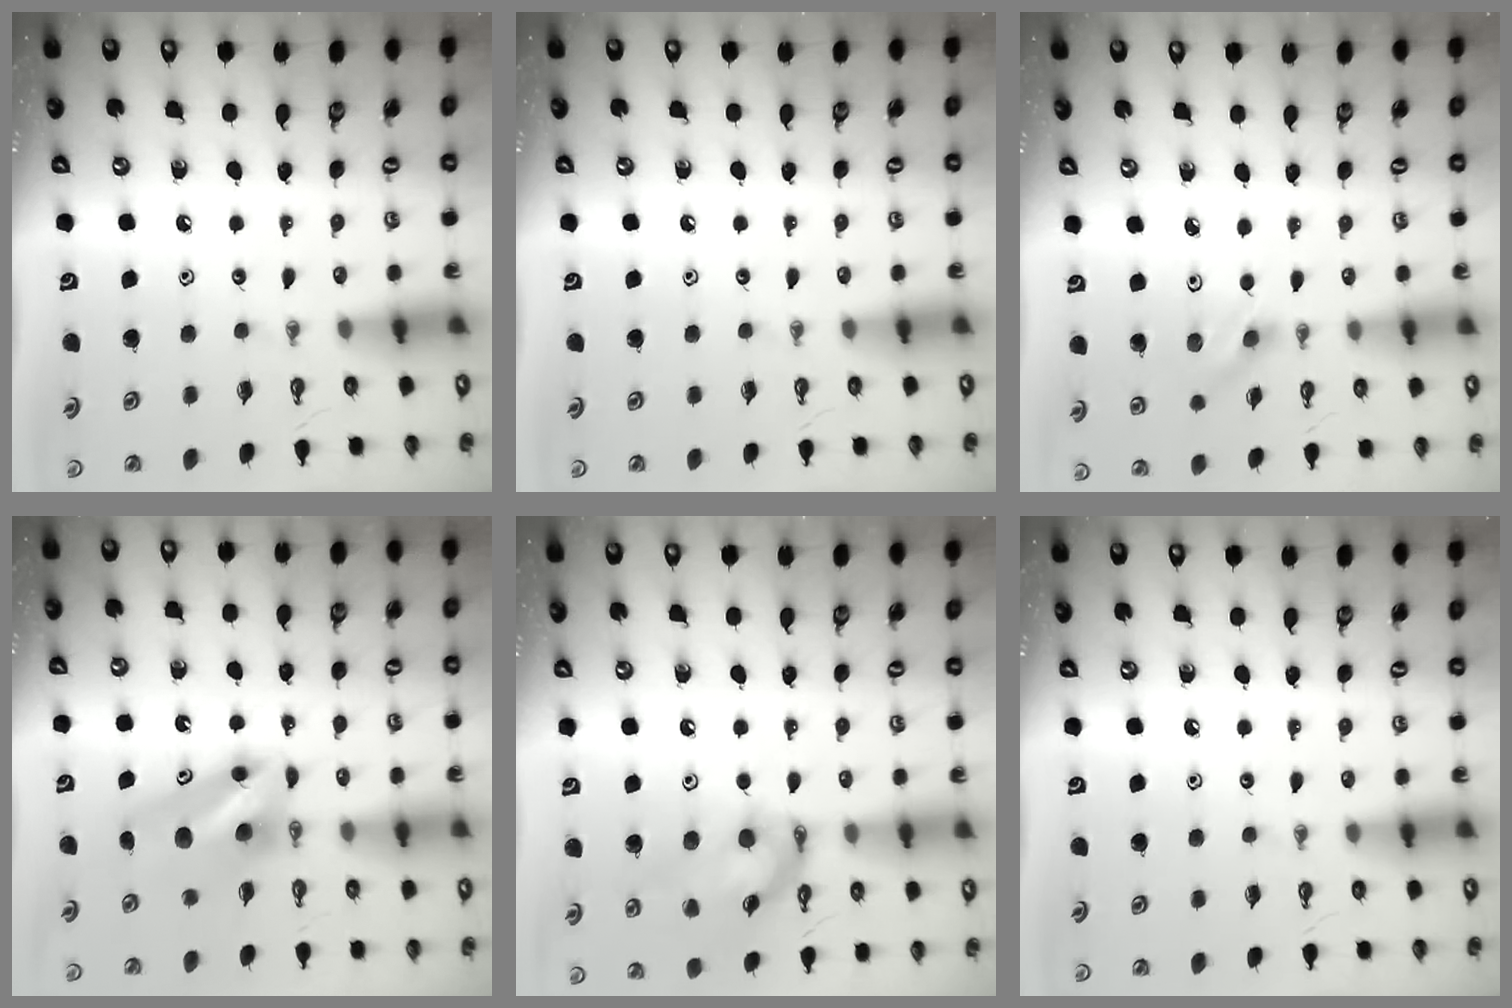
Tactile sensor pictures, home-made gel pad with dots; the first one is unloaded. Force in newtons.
{"total": 0.0}
{"total": 2.8, "press": 2.4, "slide": 1.4}
{"total": 7.0, "press": 6.9, "slide": 1.6}
{"total": 13.6, "press": 13.6, "slide": 1.5}
{"total": 0.0}